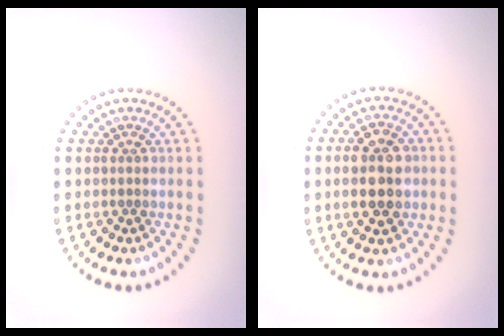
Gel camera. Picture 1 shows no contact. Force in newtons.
{"total": 4.8, "press": 4.8, "slide": 0.2}